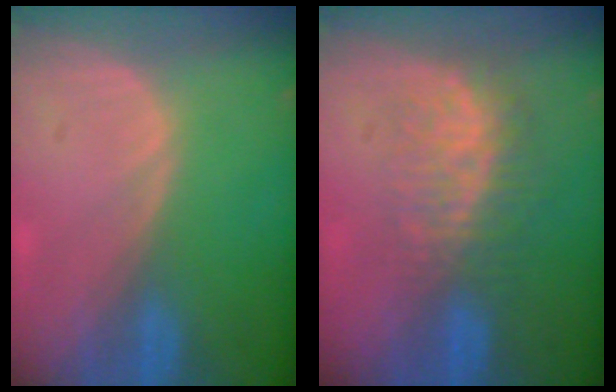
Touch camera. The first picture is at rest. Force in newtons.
{"total": 8.2, "press": 7.2, "slide": 3.9}